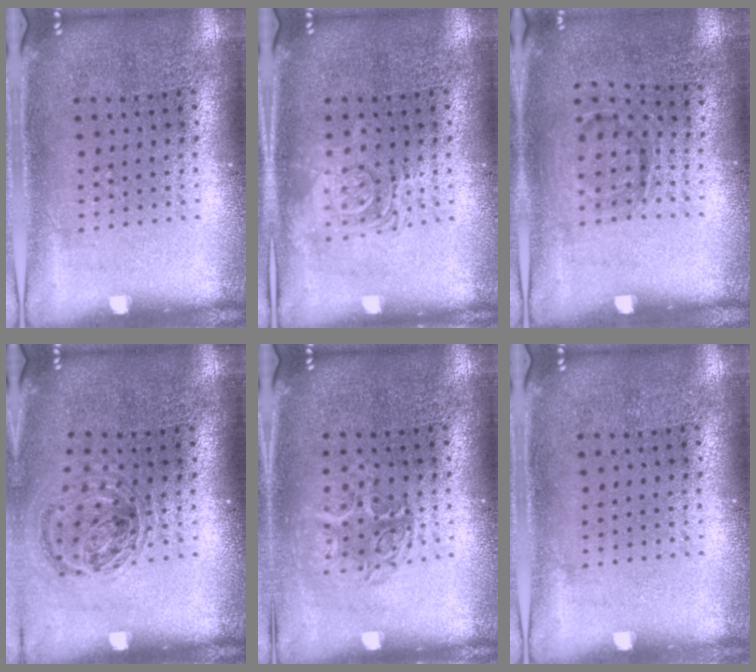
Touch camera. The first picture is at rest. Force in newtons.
{"total": 2.7, "press": 2.6, "slide": 0.4}
{"total": 1.0, "press": 0.7, "slide": 0.7}
{"total": 1.0, "press": 1.0, "slide": 0.2}
{"total": 1.1, "press": 1.0, "slide": 0.5}
{"total": 0.0}